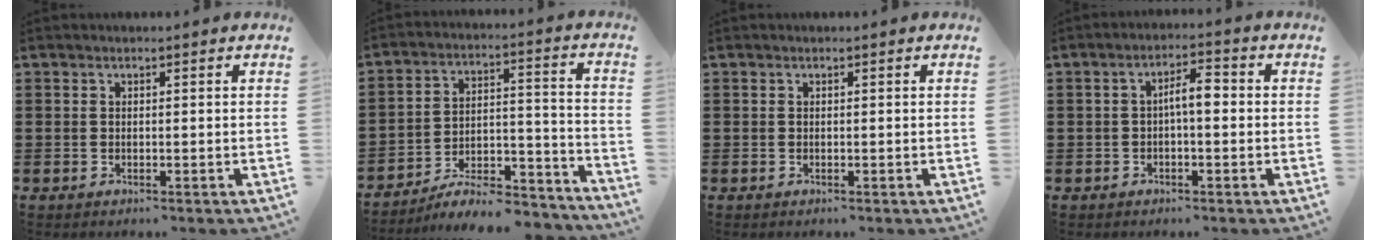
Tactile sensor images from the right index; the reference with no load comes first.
{"total": 7.9, "force": [-6.9, 1.9, 3.3], "torque": [-0.047, 0.015, -0.131]}
{"total": 0.0}
{"total": 3.6, "force": [-0.2, 0.9, 3.5], "torque": [-0.065, 0.010, -0.008]}